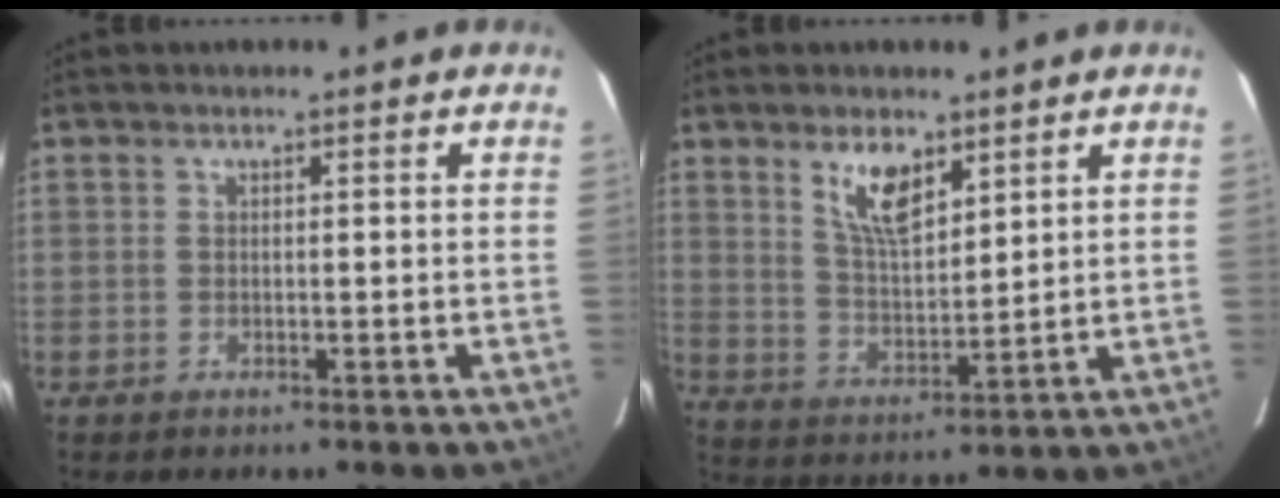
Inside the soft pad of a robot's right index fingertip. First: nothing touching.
{"total": 8.2, "force": [4.9, 3.2, 5.7], "torque": [-0.101, 0.002, 0.100]}